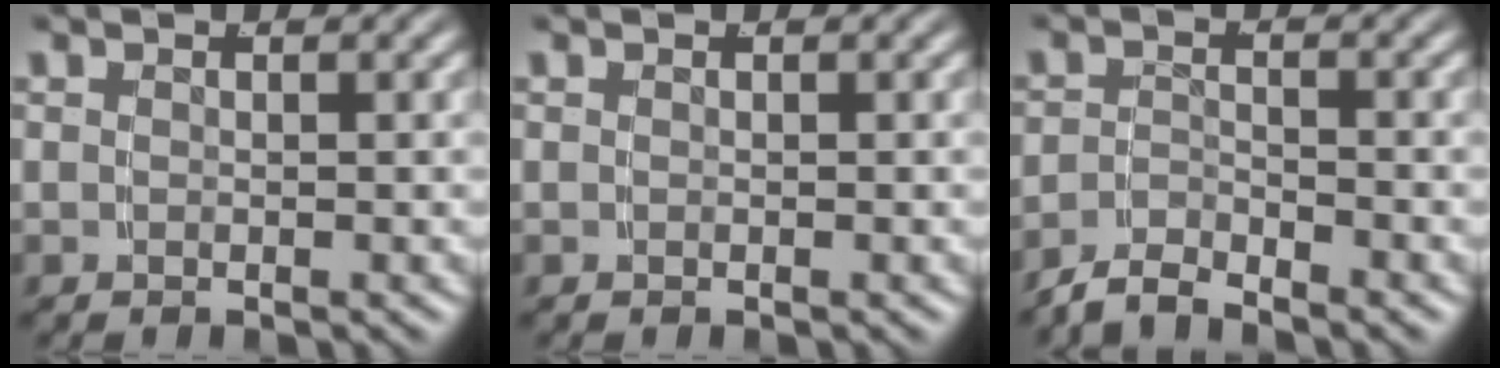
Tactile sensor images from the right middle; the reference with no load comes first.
{"total": 0.0}
{"total": 2.8, "force": [-2.7, 0.2, 0.6], "torque": [-0.008, -0.002, -0.049]}